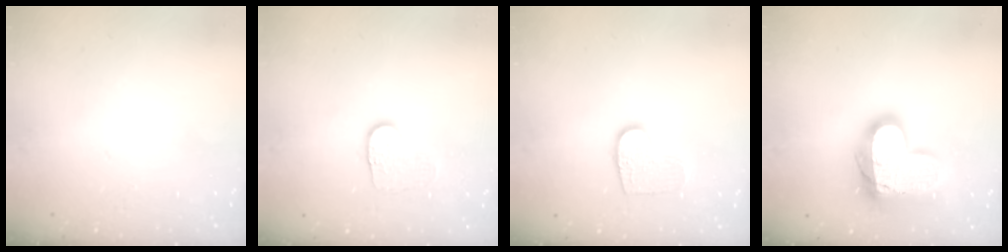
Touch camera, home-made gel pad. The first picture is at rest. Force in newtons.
{"total": 5.5, "press": 5.5, "slide": 0.4}
{"total": 8.9, "press": 8.9, "slide": 0.5}
{"total": 17.8, "press": 17.8, "slide": 1.3}